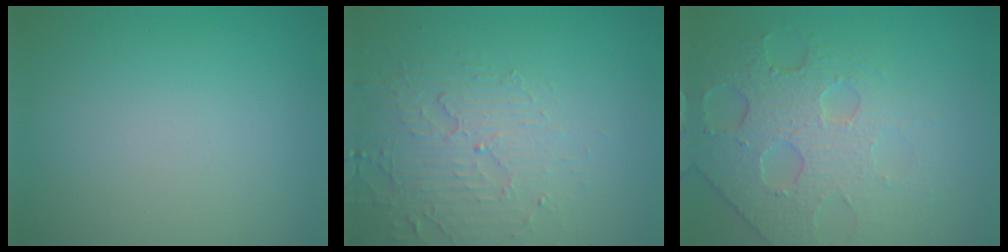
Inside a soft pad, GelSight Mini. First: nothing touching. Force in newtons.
{"total": 4.4, "press": 3.1, "slide": 3.1}
{"total": 4.9, "press": 4.5, "slide": 1.9}